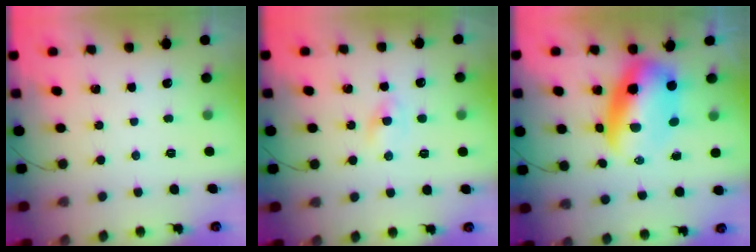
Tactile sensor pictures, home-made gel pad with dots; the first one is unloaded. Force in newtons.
{"total": 1.6, "press": 1.4, "slide": 0.8}
{"total": 10.8, "press": 10.4, "slide": 2.7}